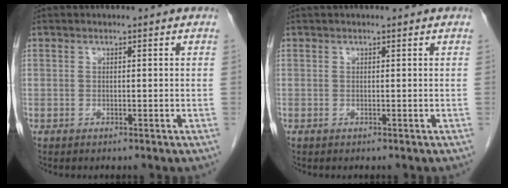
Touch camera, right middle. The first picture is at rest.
{"total": 1.6, "force": [1.1, 0.7, 0.9], "torque": [-0.017, 0.023, 0.014]}